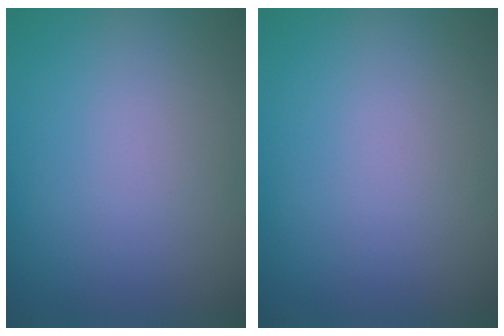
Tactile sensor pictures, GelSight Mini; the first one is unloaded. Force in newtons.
{"total": 0.0}